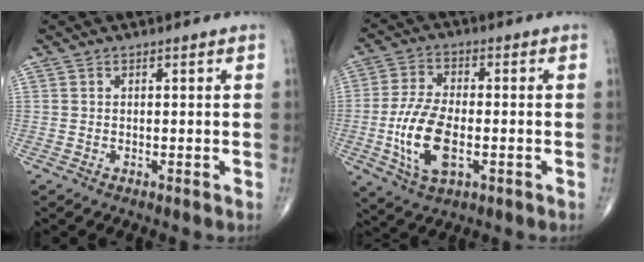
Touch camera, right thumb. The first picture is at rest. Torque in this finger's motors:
{"motor_torque": [0.35, 0.54, 1.25, 0.13, 0.39]}